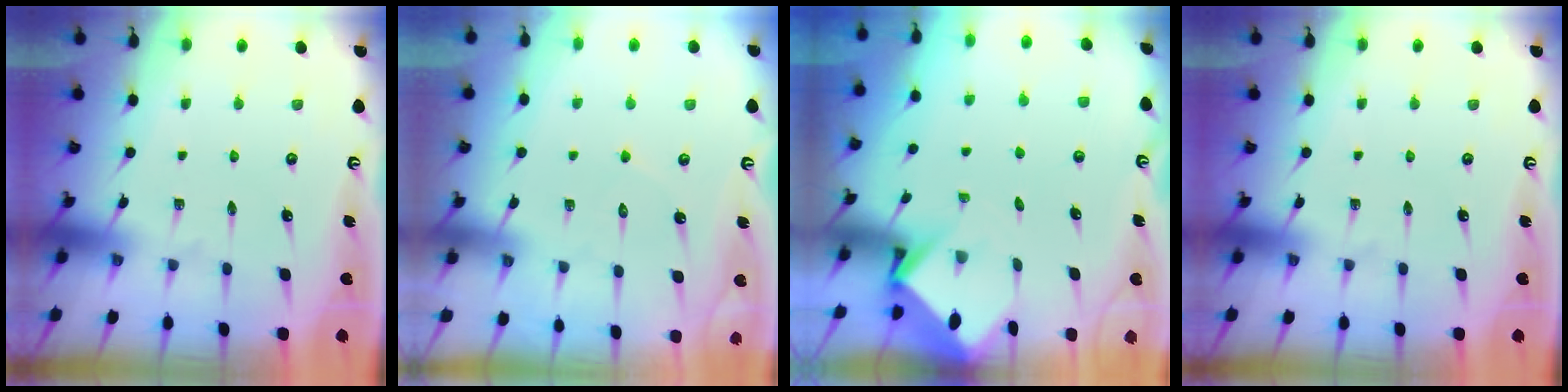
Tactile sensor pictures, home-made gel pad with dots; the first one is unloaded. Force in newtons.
{"total": 3.8, "press": 3.8, "slide": 0.3}
{"total": 3.5, "press": 3.4, "slide": 0.3}
{"total": 0.0}